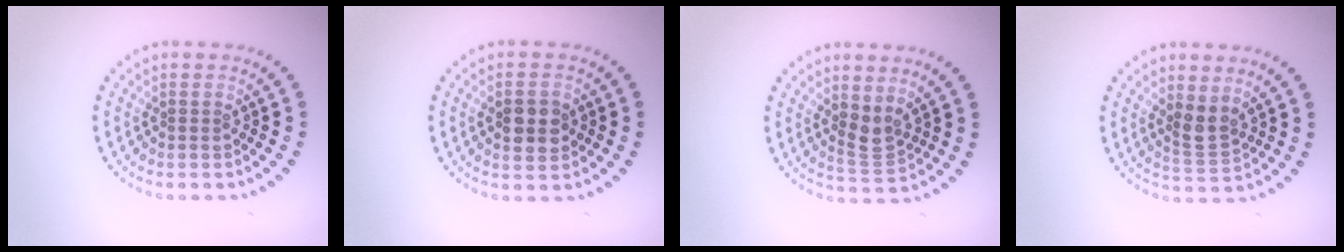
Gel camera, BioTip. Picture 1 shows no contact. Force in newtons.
{"total": 3.1, "press": 3.1, "slide": 0.1}
{"total": 2.0, "press": 1.6, "slide": 1.2}
{"total": 2.3, "press": 1.9, "slide": 1.4}